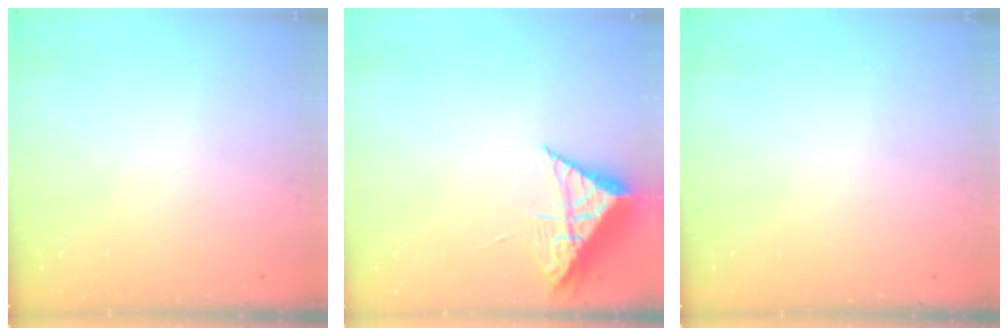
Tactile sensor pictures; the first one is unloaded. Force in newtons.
{"total": 9.8, "press": 9.8, "slide": 0.6}
{"total": 0.0}